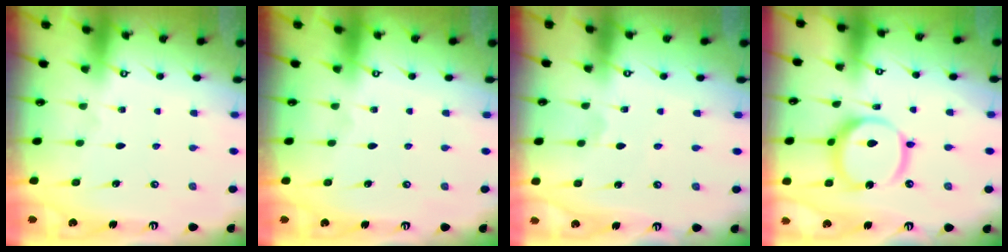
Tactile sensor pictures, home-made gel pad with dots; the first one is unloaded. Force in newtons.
{"total": 0.0}
{"total": 0.7, "press": 0.7, "slide": 0.1}
{"total": 14.3, "press": 14.2, "slide": 1.6}